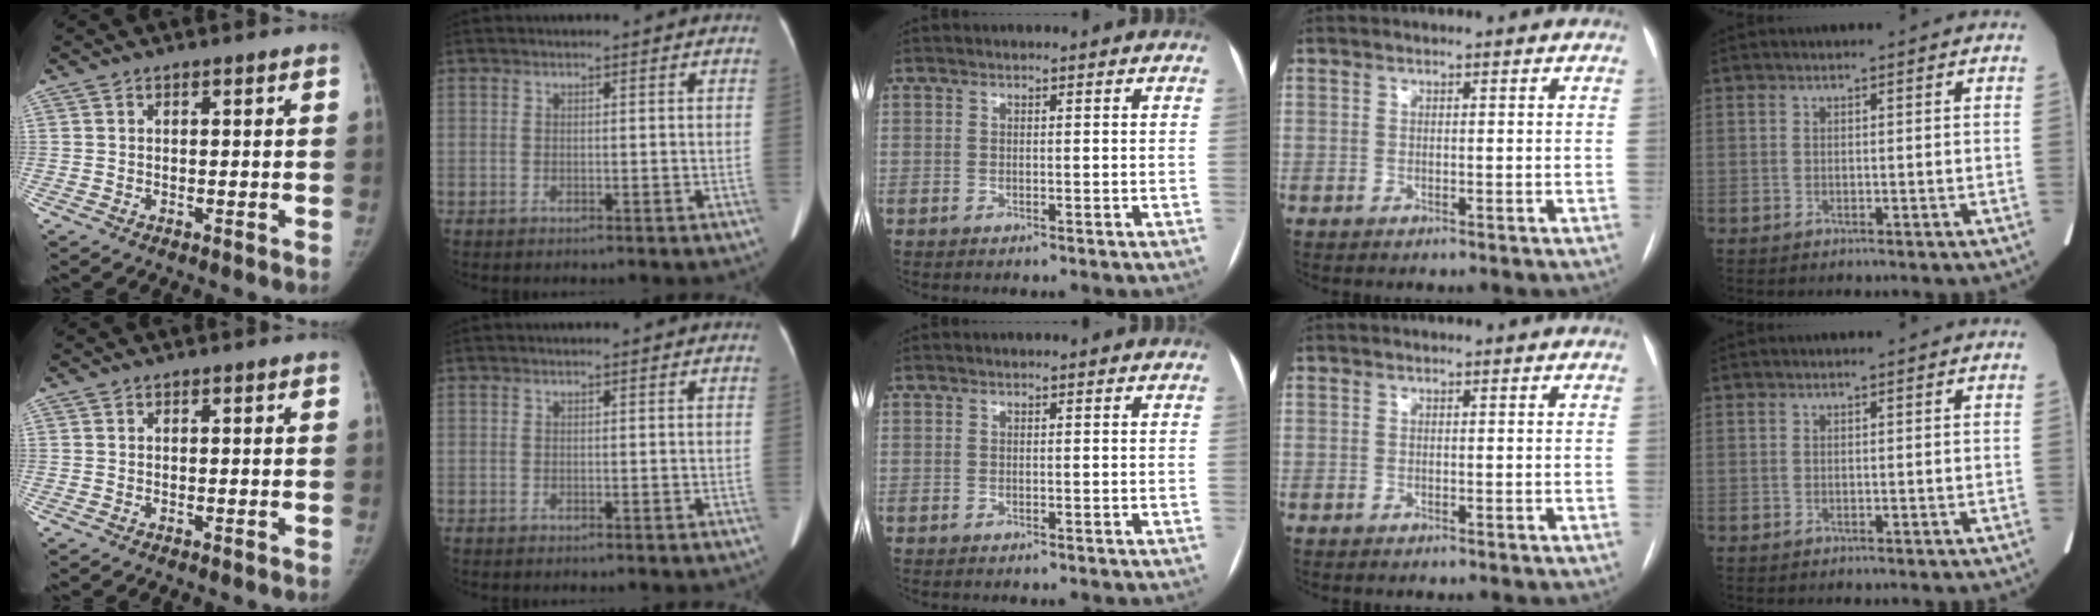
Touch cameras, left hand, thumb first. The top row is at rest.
{}